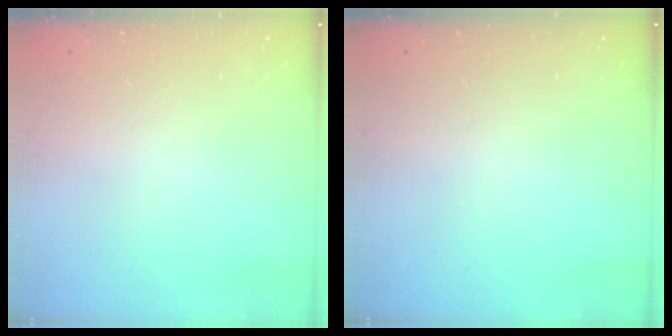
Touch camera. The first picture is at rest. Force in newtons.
{"total": 0.0}